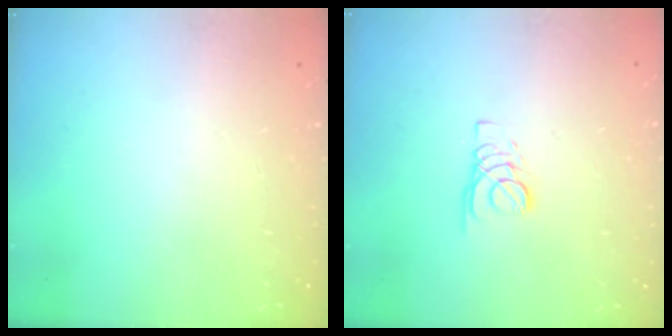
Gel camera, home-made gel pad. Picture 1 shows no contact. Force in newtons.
{"total": 1.8, "press": 1.7, "slide": 0.1}